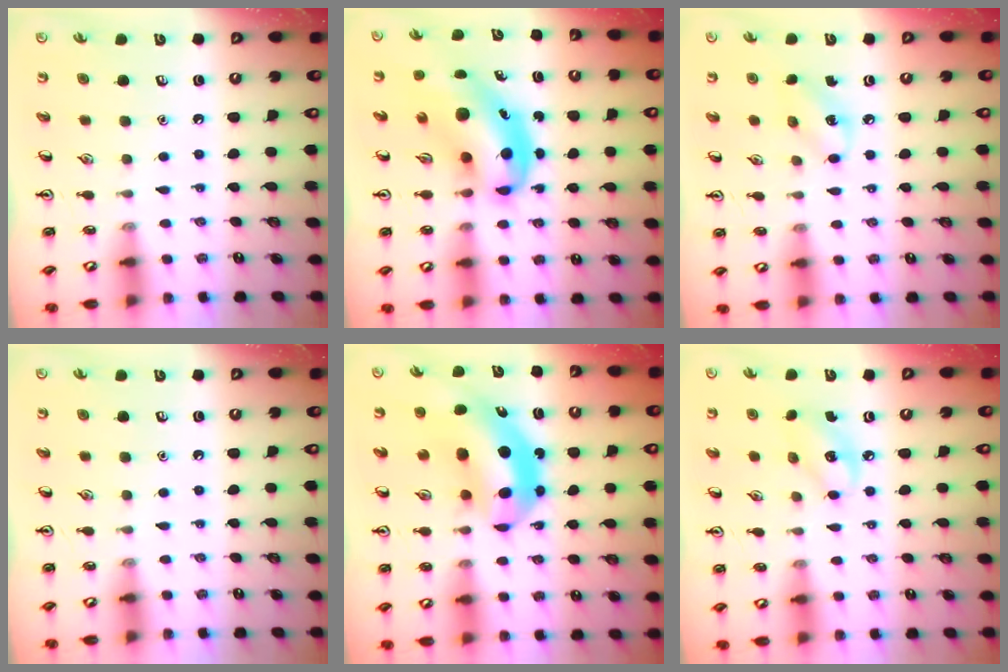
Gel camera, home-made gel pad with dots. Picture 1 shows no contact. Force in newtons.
{"total": 9.0, "press": 8.7, "slide": 2.4}
{"total": 4.4, "press": 4.3, "slide": 0.9}
{"total": 0.0}
{"total": 11.7, "press": 11.1, "slide": 3.7}
{"total": 5.4, "press": 5.3, "slide": 0.8}